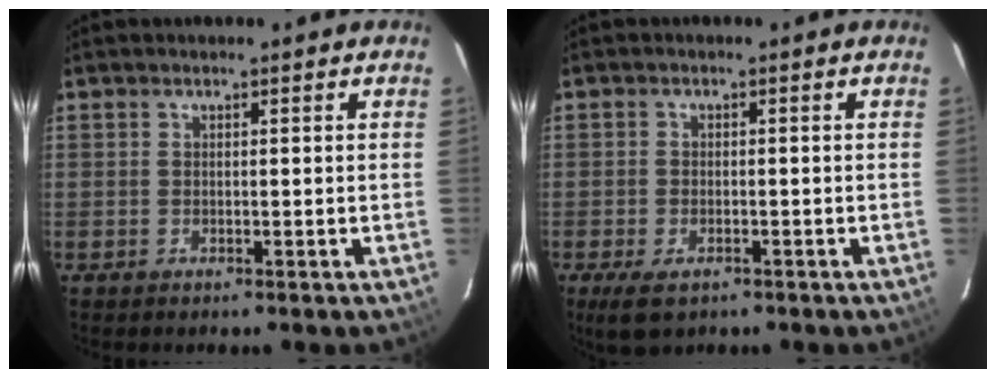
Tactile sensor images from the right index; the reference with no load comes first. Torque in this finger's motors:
{"motor_torque": [0.53, -0.24, 0.26, 0.06]}